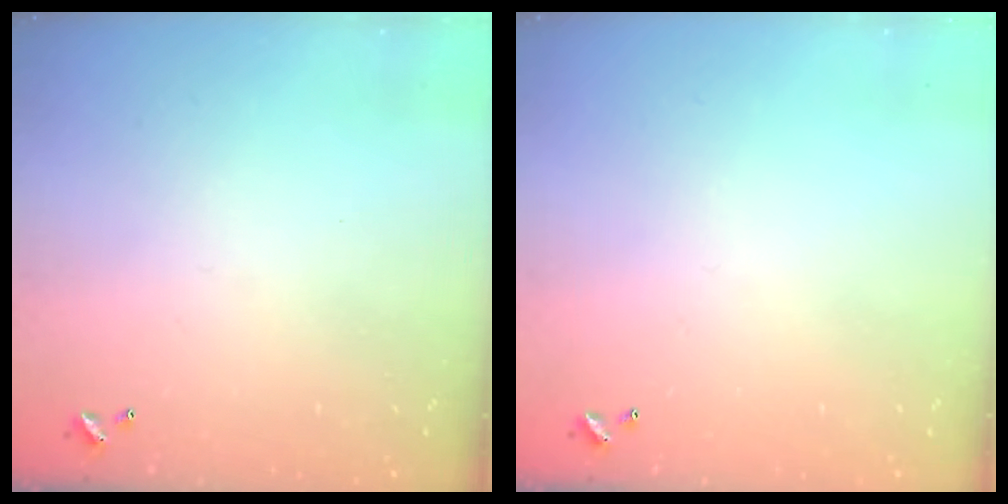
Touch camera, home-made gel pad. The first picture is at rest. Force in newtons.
{"total": 0.0}